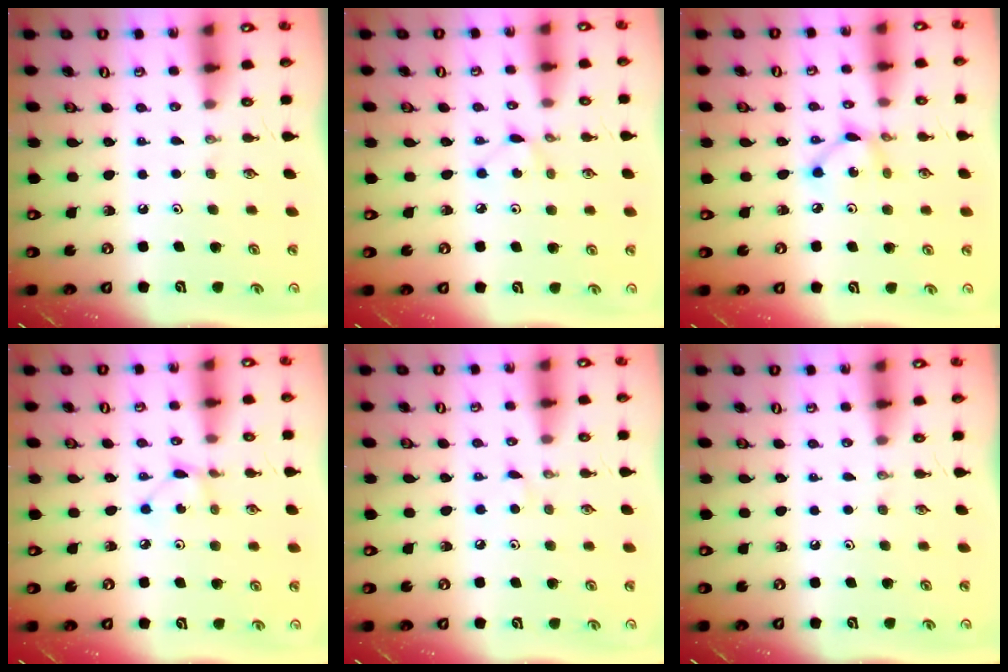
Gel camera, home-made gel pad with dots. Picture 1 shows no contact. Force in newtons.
{"total": 4.1, "press": 4.1, "slide": 0.4}
{"total": 4.9, "press": 4.9, "slide": 0.2}
{"total": 1.9, "press": 1.9, "slide": 0.1}
{"total": 2.7, "press": 2.7, "slide": 0.4}
{"total": 0.0}